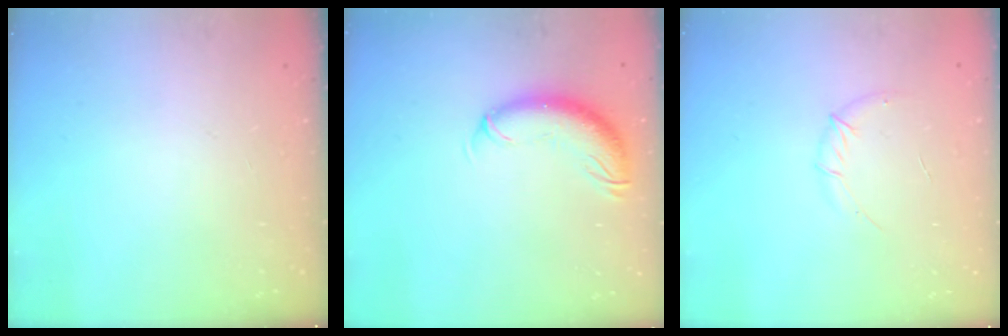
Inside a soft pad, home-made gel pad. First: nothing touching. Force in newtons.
{"total": 10.6, "press": 10.4, "slide": 2.2}
{"total": 5.7, "press": 5.5, "slide": 1.6}